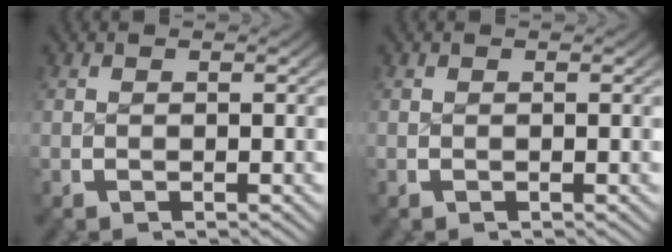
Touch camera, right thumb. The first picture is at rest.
{"total": 0.0}